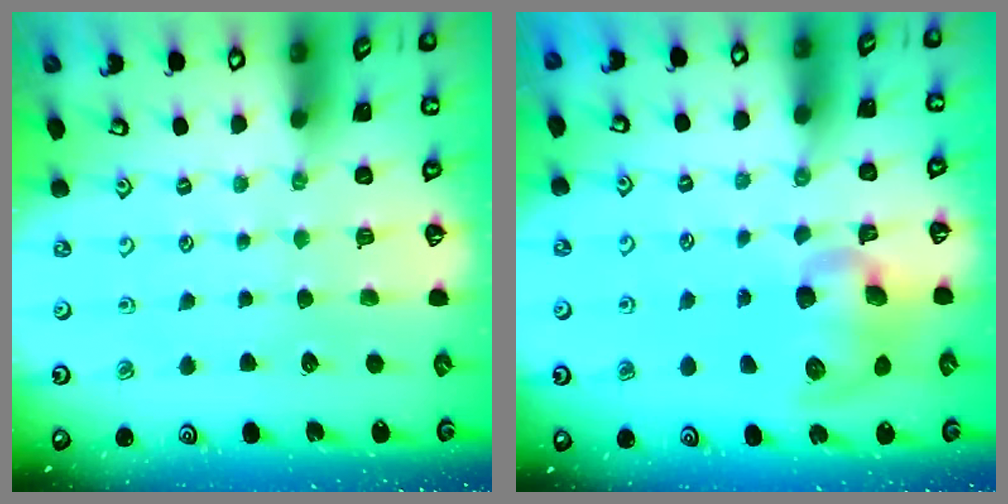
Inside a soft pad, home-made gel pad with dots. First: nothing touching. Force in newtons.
{"total": 10.8, "press": 10.6, "slide": 1.8}